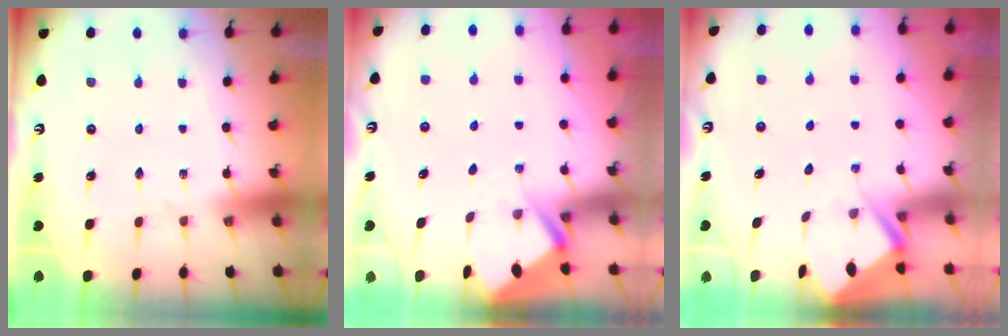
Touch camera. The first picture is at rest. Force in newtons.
{"total": 2.8, "press": 2.8, "slide": 0.4}
{"total": 3.3, "press": 3.2, "slide": 0.3}